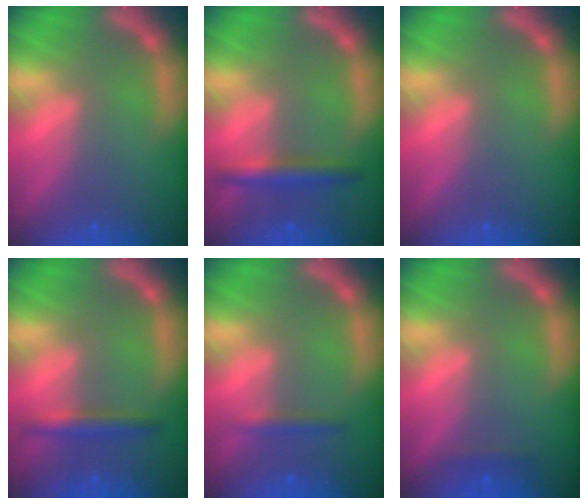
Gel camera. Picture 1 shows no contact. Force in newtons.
{"total": 3.0}
{"total": 0.0}
{"total": 2.4}
{"total": 1.4}
{"total": 0.9}